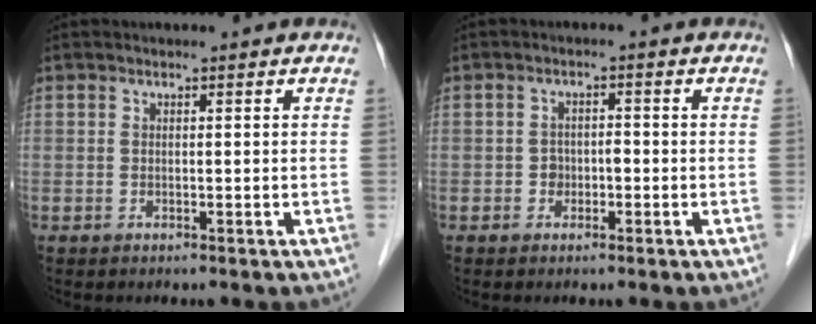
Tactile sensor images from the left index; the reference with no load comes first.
{"total": 2.1, "force": [-1.1, 1.6, 0.8], "torque": [-0.007, 0.005, -0.019]}